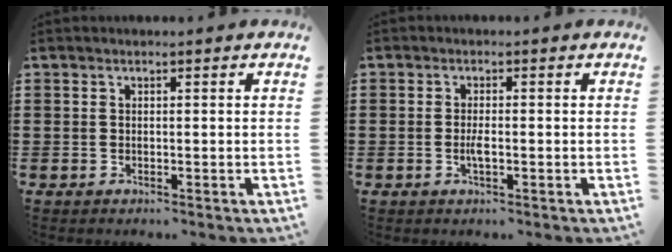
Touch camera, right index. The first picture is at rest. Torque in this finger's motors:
{"motor_torque": [1.19, 0.95, 0.19, 0.05]}